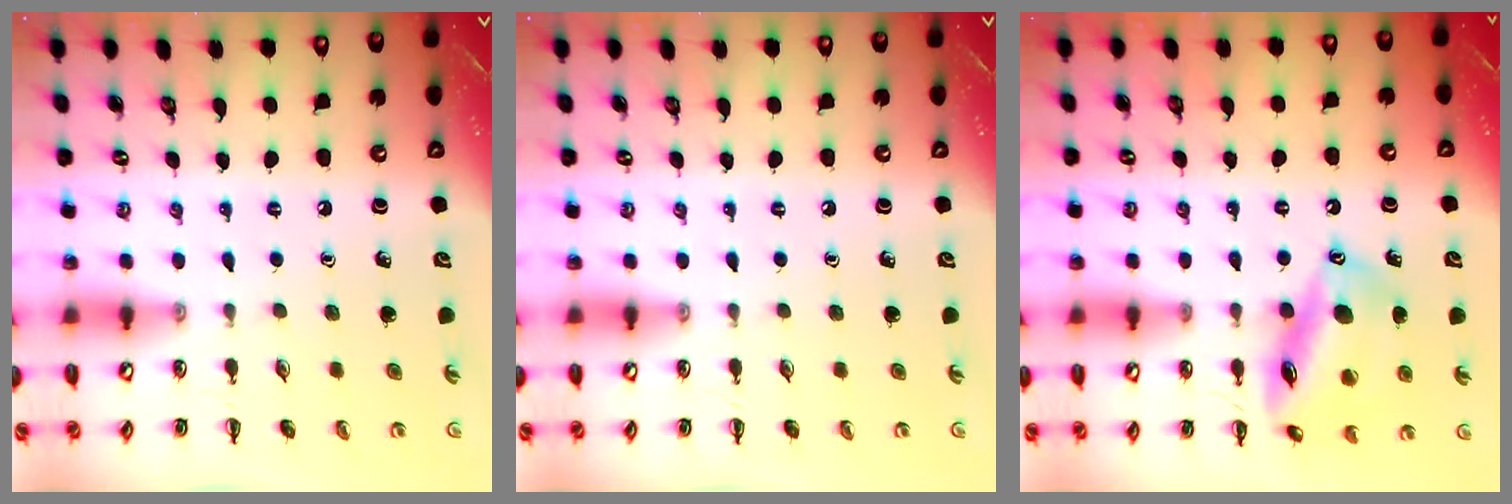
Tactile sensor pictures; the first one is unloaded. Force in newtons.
{"total": 0.0}
{"total": 16.3, "press": 16.1, "slide": 2.9}